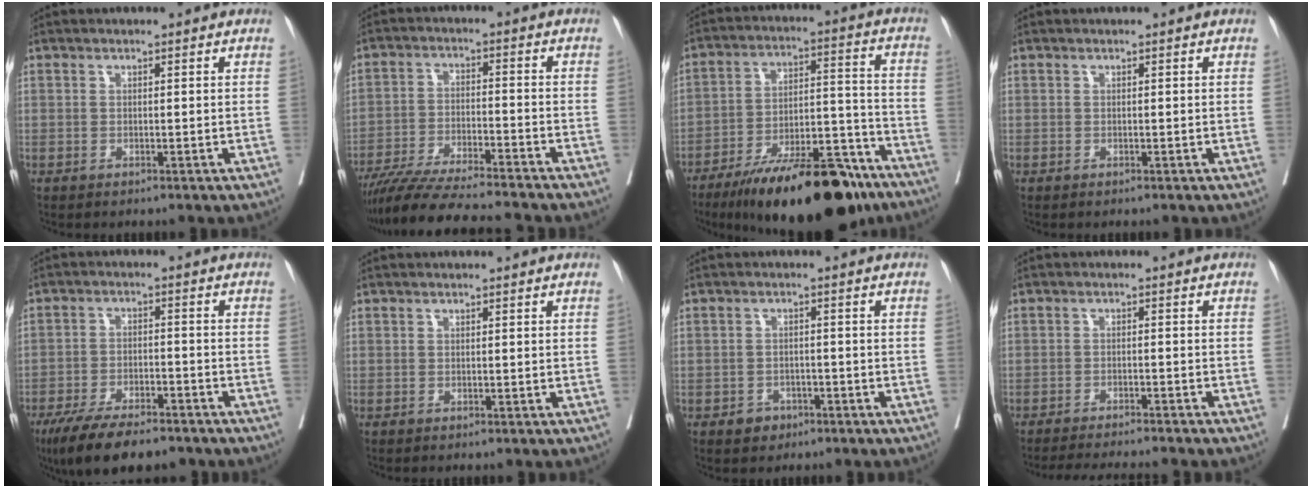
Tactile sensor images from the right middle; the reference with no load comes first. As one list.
[{"total": 14.6, "force": [-13.1, -0.4, 6.6], "torque": [-0.102, -0.022, -0.213]}, {"total": 21.7, "force": [-16.1, 5.0, 13.6], "torque": [-0.162, 0.016, -0.257]}, {"total": 0.0}, {"total": 12.0, "force": [-9.3, 3.2, 6.9], "torque": [-0.108, -0.018, -0.150]}, {"total": 0.0}, {"total": 2.3, "force": [-1.4, 1.6, 0.8], "torque": [-0.009, 0.005, -0.016]}, {"total": 9.9, "force": [-9.0, 0.0, 4.1], "torque": [-0.047, -0.015, -0.122]}]